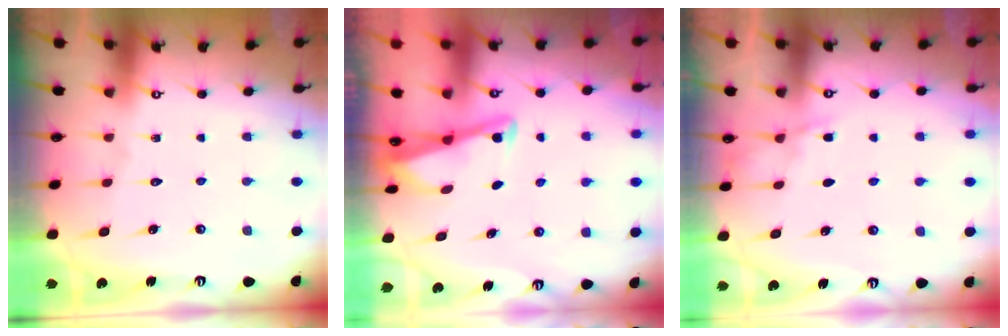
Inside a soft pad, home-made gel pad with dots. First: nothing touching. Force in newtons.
{"total": 2.9, "press": 2.9, "slide": 0.4}
{"total": 3.9, "press": 3.8, "slide": 0.5}